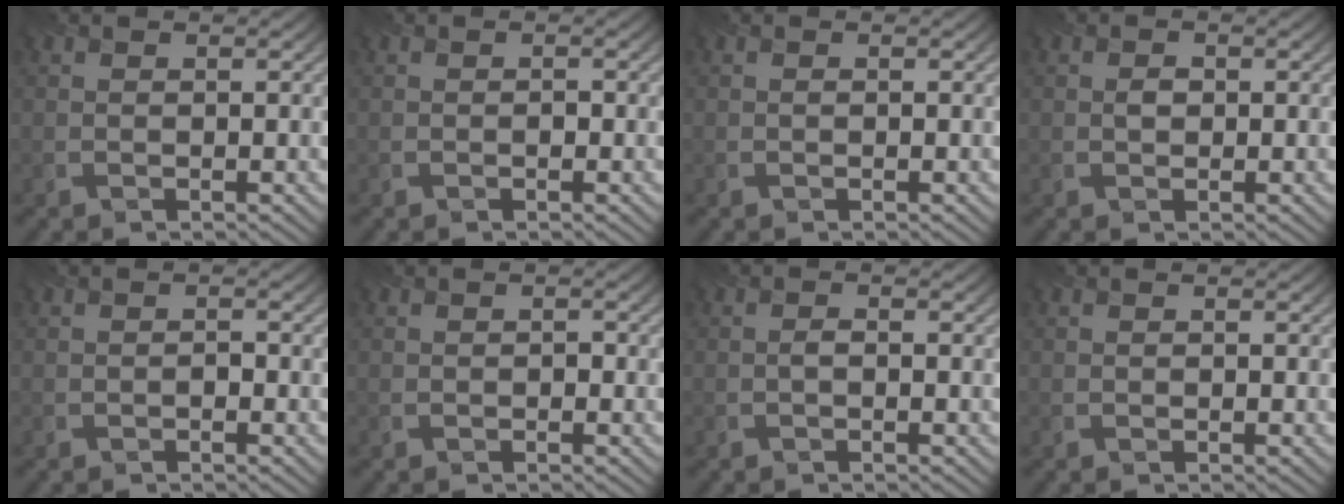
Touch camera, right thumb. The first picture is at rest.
{"total": 0.5, "force": [-0.2, 0.3, 0.4], "torque": [-0.006, 0.001, -0.003]}
{"total": 0.0}
{"total": 1.1, "force": [0.1, 0.8, 0.8], "torque": [-0.015, 0.000, 0.000]}
{"total": 0.7, "force": [-0.4, 0.4, 0.4], "torque": [-0.005, 0.001, -0.007]}
{"total": 0.5, "force": [-0.2, 0.4, 0.3], "torque": [-0.003, -0.002, -0.003]}
{"total": 0.7, "force": [-0.2, 0.3, 0.6], "torque": [-0.014, 0.002, -0.004]}
{"total": 0.0}